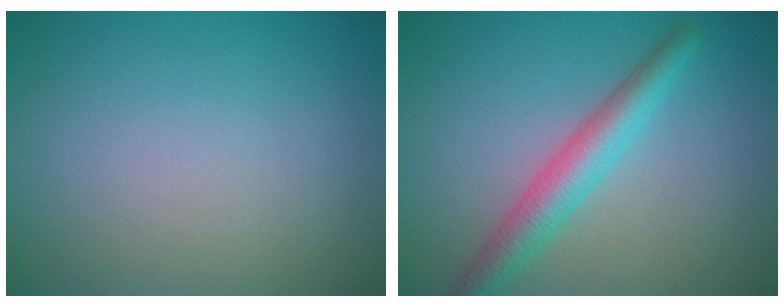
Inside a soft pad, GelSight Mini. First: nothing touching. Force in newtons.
{"total": 4.1, "press": 4.1, "slide": 0.1}